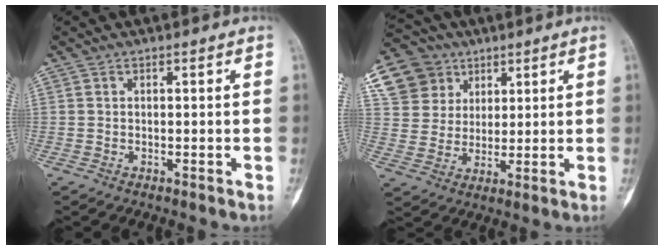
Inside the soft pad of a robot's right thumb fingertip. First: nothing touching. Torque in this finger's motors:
{"motor_torque": [-0.18, 0.47, -0.80, 0.10, -0.43]}